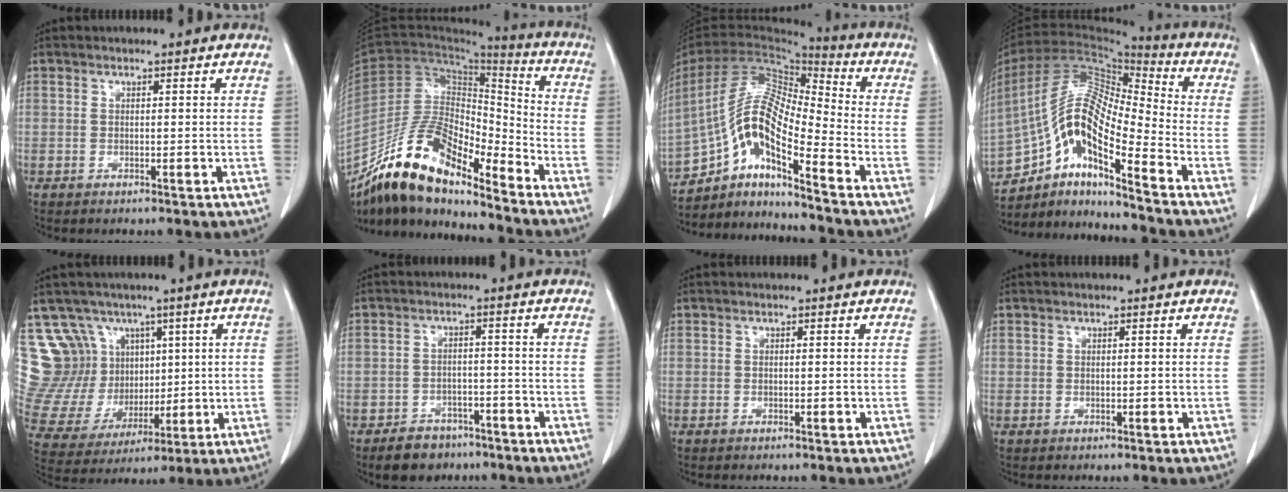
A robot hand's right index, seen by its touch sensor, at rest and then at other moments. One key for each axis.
{"total": 15.6, "fx": -13.1, "fy": 4.3, "fz": 7.5, "tx": -0.126, "ty": 0.032, "tz": -0.241}
{"total": 13.1, "fx": -7.8, "fy": 2.2, "fz": 10.3, "tx": -0.208, "ty": 0.023, "tz": -0.142}
{"total": 14.0, "fx": -7.7, "fy": 2.6, "fz": 11.4, "tx": -0.223, "ty": 0.026, "tz": -0.138}
{"total": 13.9, "fx": 7.0, "fy": 11.3, "fz": 4.2, "tx": -0.102, "ty": 0.055, "tz": 0.161}
{"total": 5.6, "fx": -4.2, "fy": 3.5, "fz": 1.5, "tx": -0.026, "ty": 0.006, "tz": -0.064}
{"total": 0.0}
{"total": 0.0}